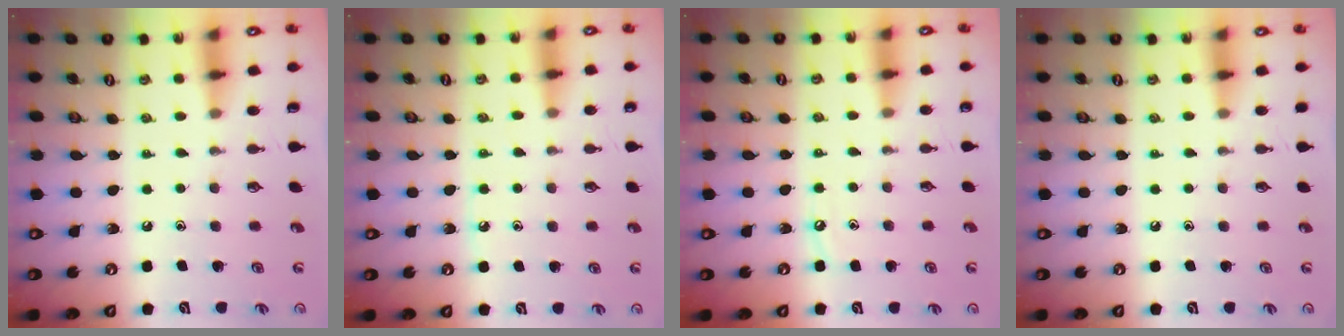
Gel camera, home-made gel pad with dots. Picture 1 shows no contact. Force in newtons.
{"total": 4.5, "press": 4.5, "slide": 0.6}
{"total": 3.6, "press": 3.5, "slide": 0.5}
{"total": 2.8, "press": 2.7, "slide": 0.4}